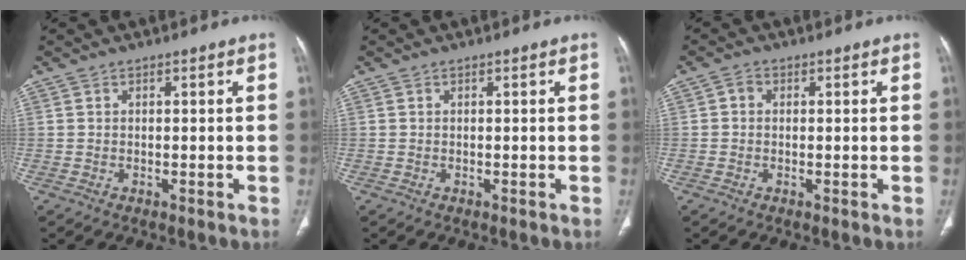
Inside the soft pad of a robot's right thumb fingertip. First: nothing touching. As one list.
[{"total": 0.0}, {"total": 1.5, "force": [0.1, 1.2, 0.8], "torque": [-0.007, 0.003, -0.003]}]